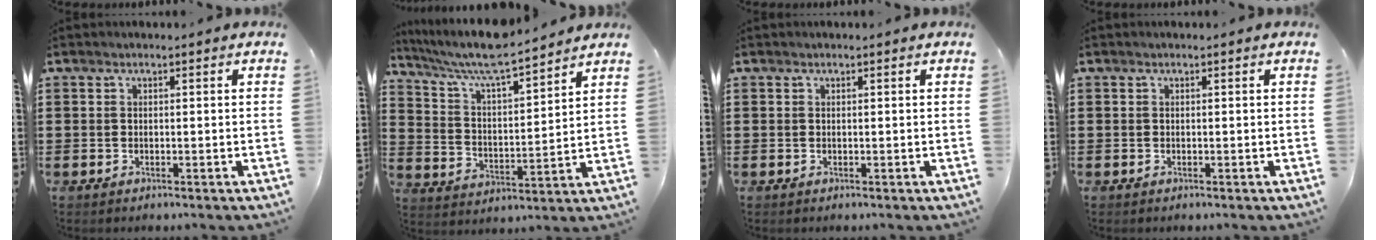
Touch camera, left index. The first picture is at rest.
{"total": 8.1, "force": [7.2, 0.7, 3.7], "torque": [-0.100, -0.035, 0.121]}
{"total": 0.0}
{"total": 0.0}